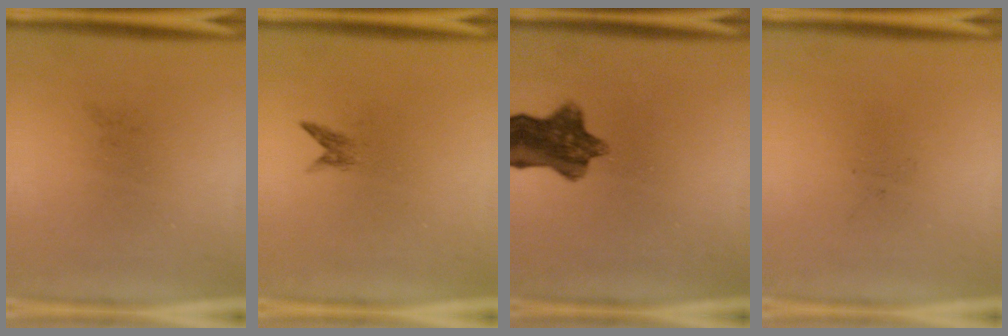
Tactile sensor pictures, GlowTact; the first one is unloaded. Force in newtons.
{"total": 0.9}
{"total": 8.9}
{"total": 0.0}